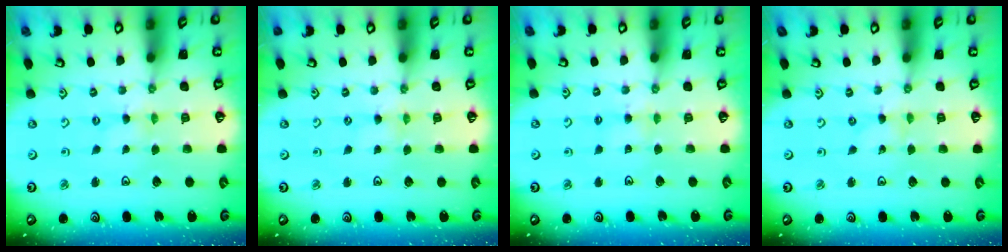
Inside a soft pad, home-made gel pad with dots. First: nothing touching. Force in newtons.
{"total": 1.3, "press": 1.3, "slide": 0.3}
{"total": 4.1, "press": 4.1, "slide": 0.7}
{"total": 0.0}